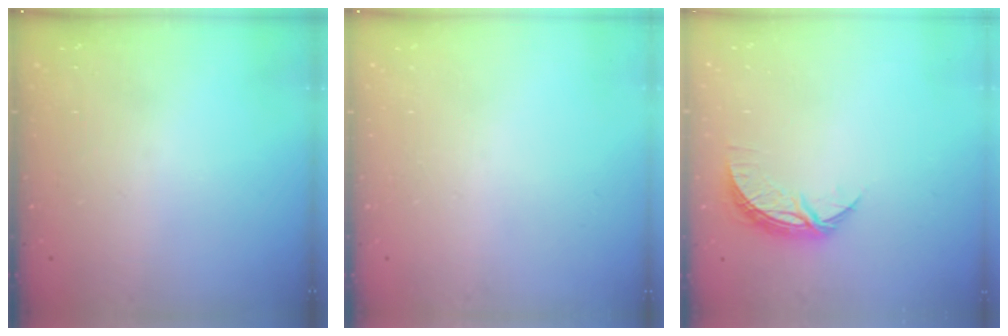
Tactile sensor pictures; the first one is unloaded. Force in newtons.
{"total": 0.0}
{"total": 7.2, "press": 7.2, "slide": 0.4}